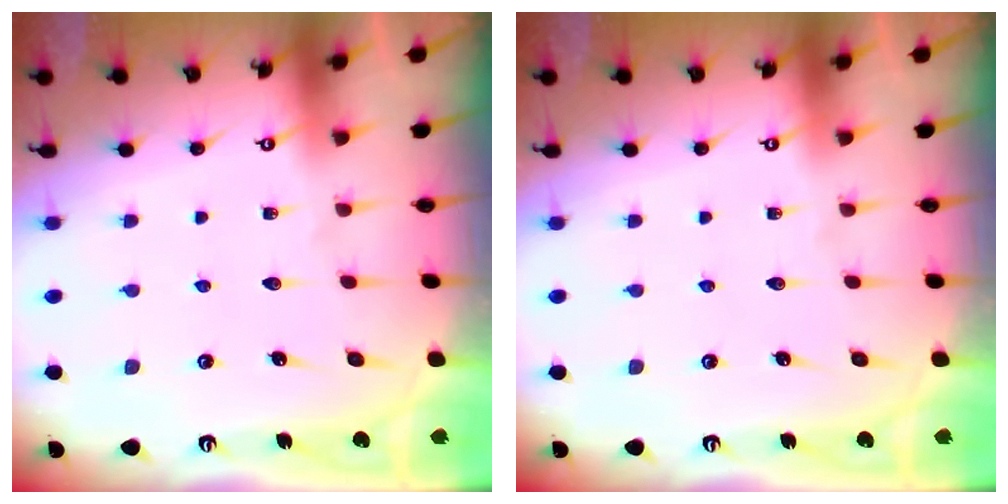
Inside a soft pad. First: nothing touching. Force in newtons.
{"total": 0.0}